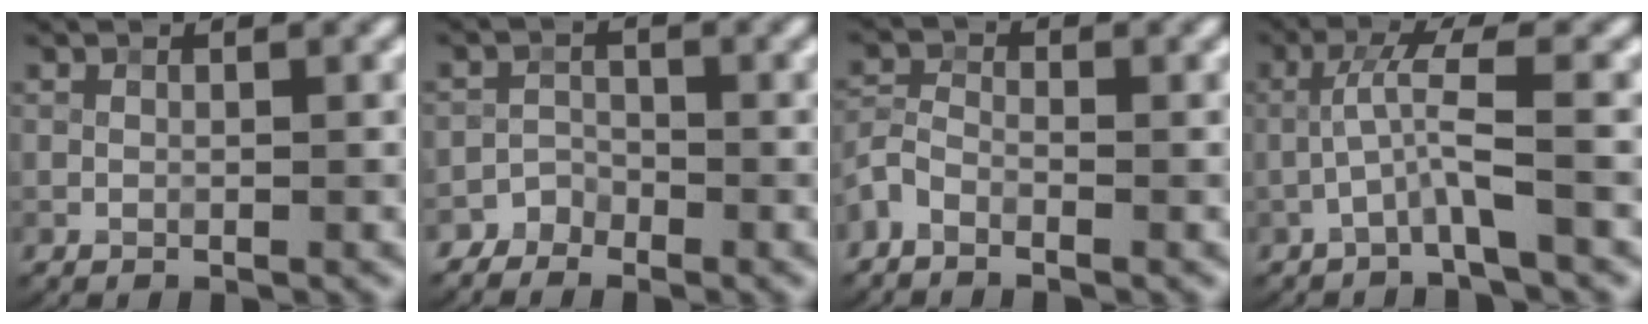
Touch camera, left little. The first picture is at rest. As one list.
[{"total": 2.1, "force": [-1.8, 0.9, -0.2], "torque": [0.009, 0.007, -0.034]}, {"total": 2.2, "force": [-1.6, 1.0, 1.2], "torque": [-0.029, 0.003, -0.044]}, {"total": 3.3, "force": [-1.2, -0.2, 3.0], "torque": [-0.069, 0.016, -0.030]}]